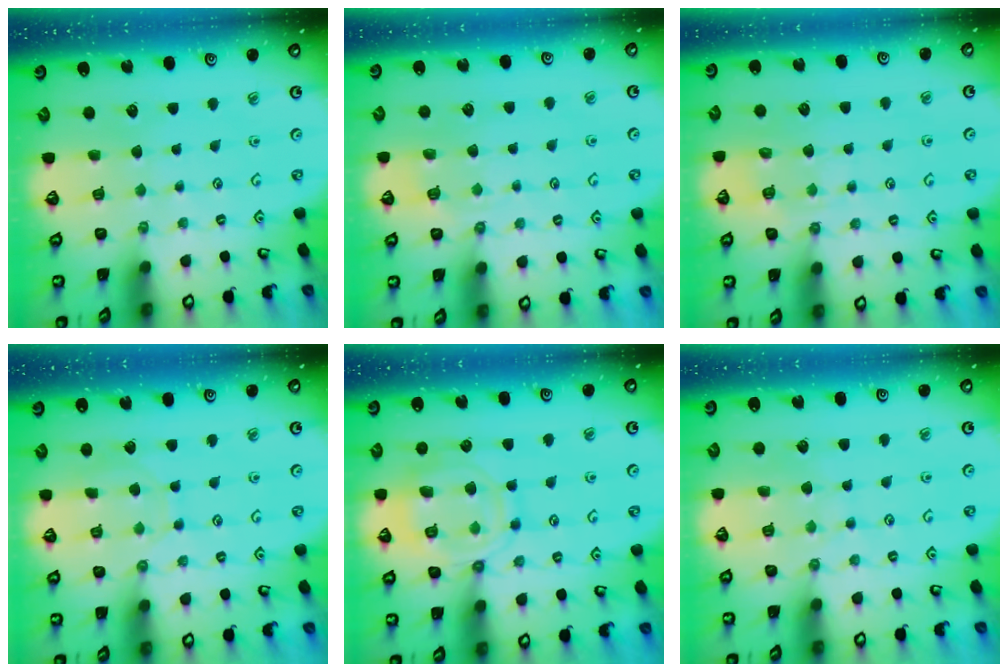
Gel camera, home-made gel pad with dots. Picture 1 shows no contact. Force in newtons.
{"total": 2.8, "press": 2.5, "slide": 1.3}
{"total": 8.3, "press": 8.3, "slide": 0.8}
{"total": 6.3, "press": 6.3, "slide": 0.7}
{"total": 12.4, "press": 12.3, "slide": 1.3}
{"total": 5.4, "press": 5.4, "slide": 0.6}